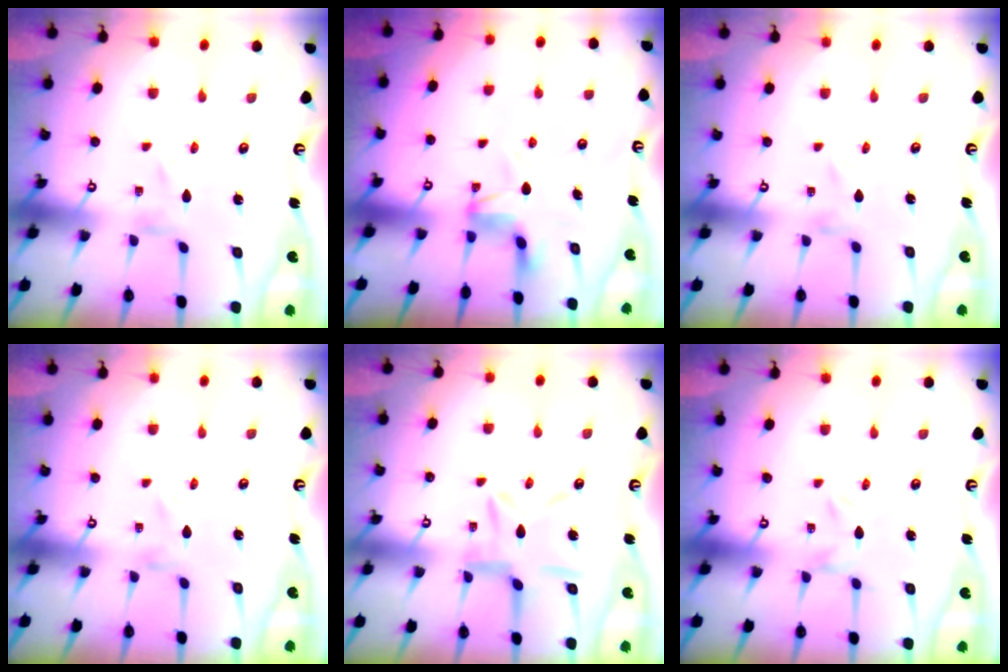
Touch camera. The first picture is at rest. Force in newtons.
{"total": 4.0, "press": 3.9, "slide": 0.4}
{"total": 0.0}
{"total": 0.0}
{"total": 10.1, "press": 10.1, "slide": 1.0}
{"total": 0.0}